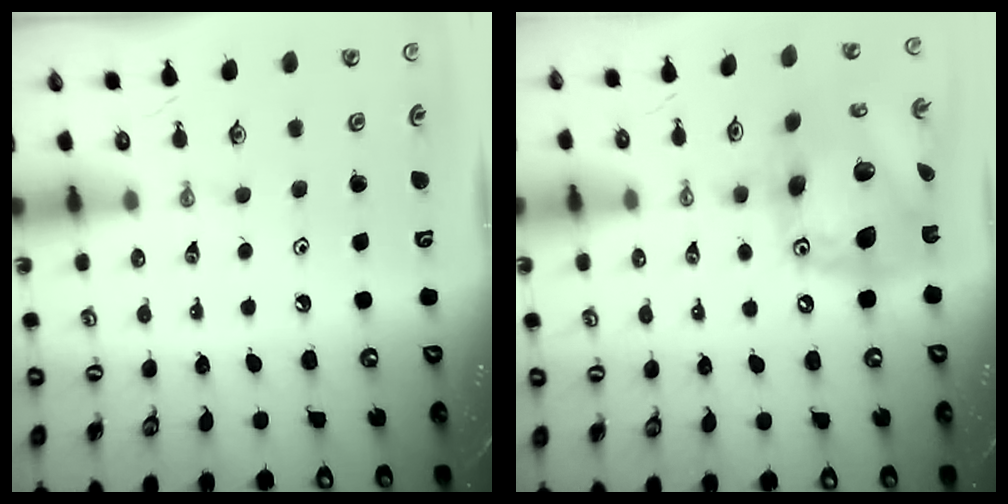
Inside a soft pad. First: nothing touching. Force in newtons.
{"total": 21.2, "press": 21.1, "slide": 2.5}